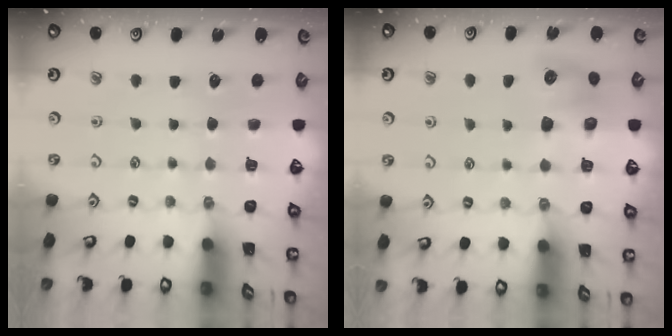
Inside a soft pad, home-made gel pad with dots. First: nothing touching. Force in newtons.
{"total": 7.7, "press": 7.6, "slide": 1.0}